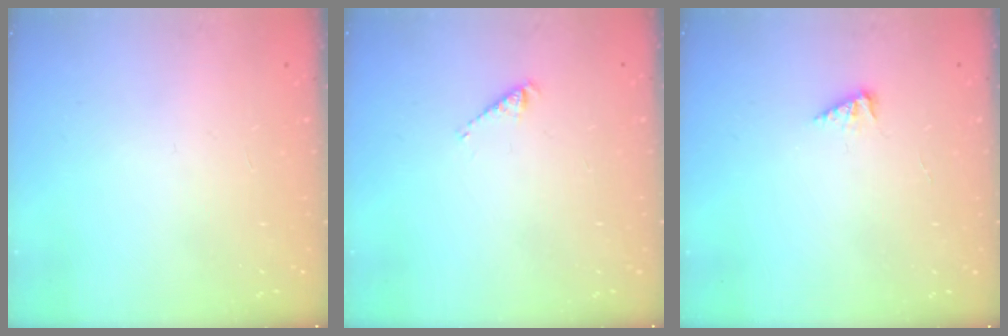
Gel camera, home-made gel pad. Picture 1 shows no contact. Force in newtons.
{"total": 2.4, "press": 2.4, "slide": 0.5}
{"total": 2.7, "press": 2.7, "slide": 0.4}